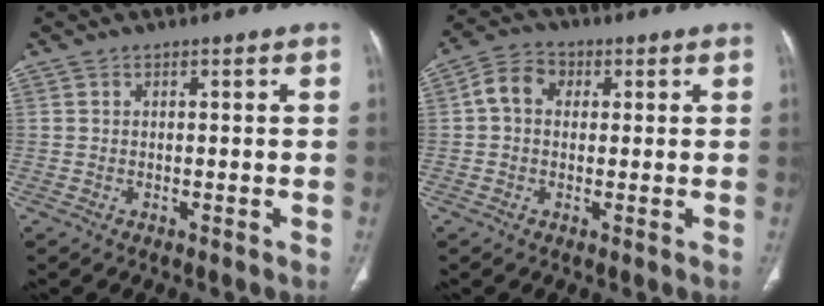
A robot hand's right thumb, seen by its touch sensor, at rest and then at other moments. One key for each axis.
{"total": 5.8, "fx": 0.9, "fy": 4.6, "fz": 3.5, "tx": -0.053, "ty": 0.015, "tz": 0.008}